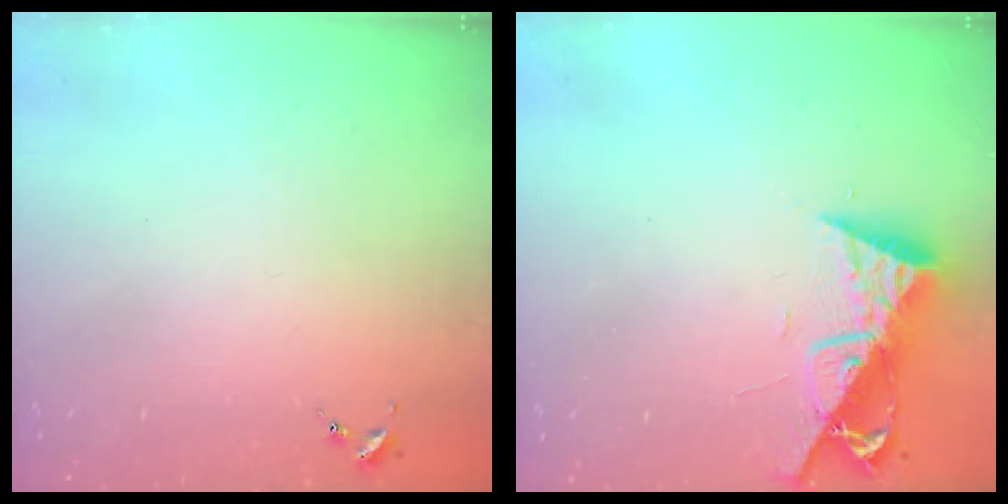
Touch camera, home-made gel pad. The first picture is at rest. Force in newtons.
{"total": 9.7, "press": 9.7, "slide": 0.7}